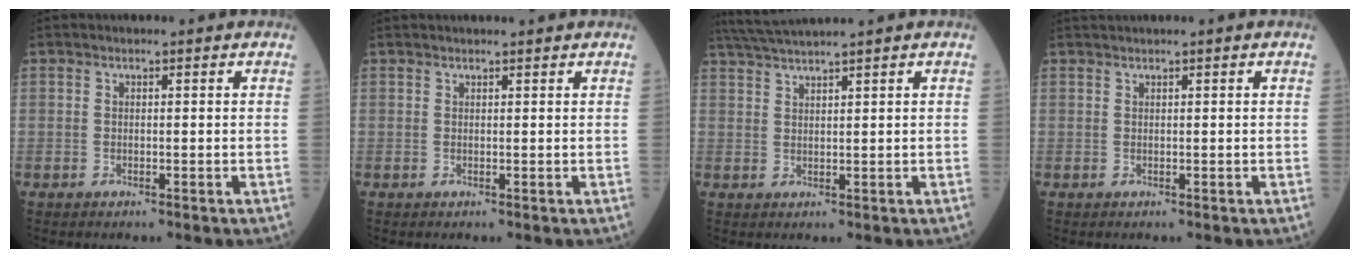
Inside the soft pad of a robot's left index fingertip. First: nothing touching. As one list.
[{"total": 2.6, "force": [2.5, 0.1, 0.7], "torque": [-0.005, 0.018, 0.033]}, {"total": 5.9, "force": [5.2, -1.4, 2.3], "torque": [-0.045, 0.023, 0.098]}, {"total": 1.3, "force": [1.1, -0.4, 0.5], "torque": [-0.013, 0.013, 0.029]}]